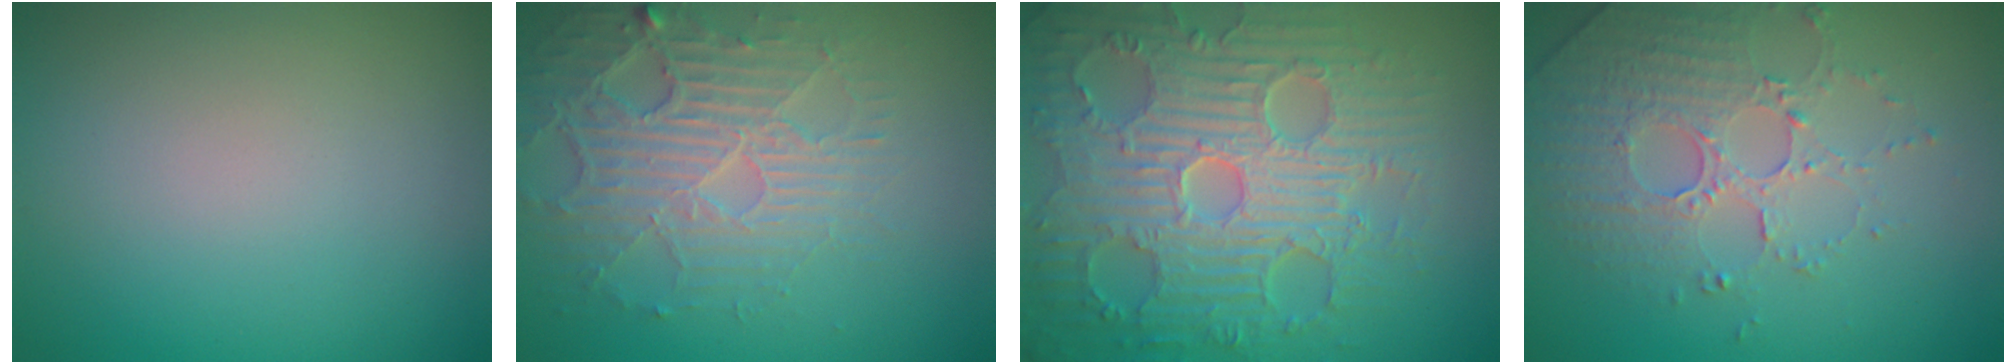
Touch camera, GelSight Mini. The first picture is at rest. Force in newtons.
{"total": 4.4, "press": 3.9, "slide": 2.0}
{"total": 9.5, "press": 6.8, "slide": 6.6}
{"total": 5.1, "press": 3.5, "slide": 3.7}